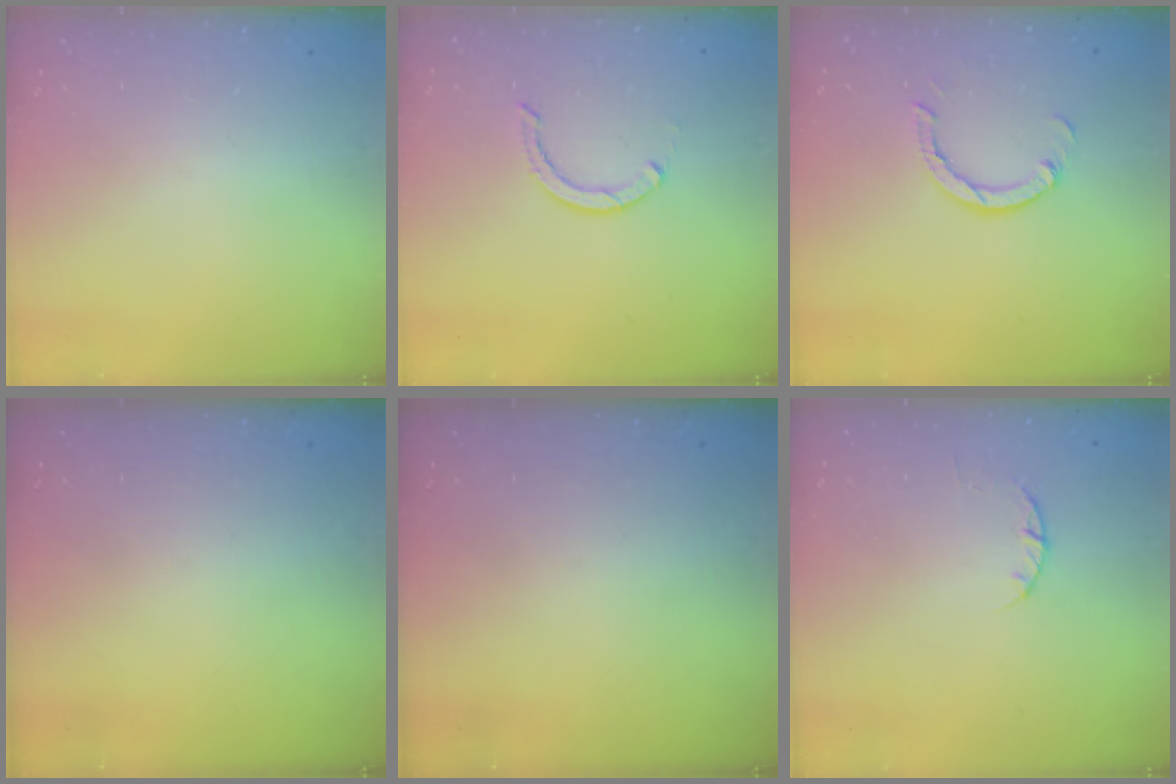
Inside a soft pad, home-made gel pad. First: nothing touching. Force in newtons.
{"total": 2.6, "press": 2.6, "slide": 0.1}
{"total": 3.6, "press": 3.6, "slide": 0.2}
{"total": 0.0}
{"total": 0.0}
{"total": 2.4, "press": 2.4, "slide": 0.4}